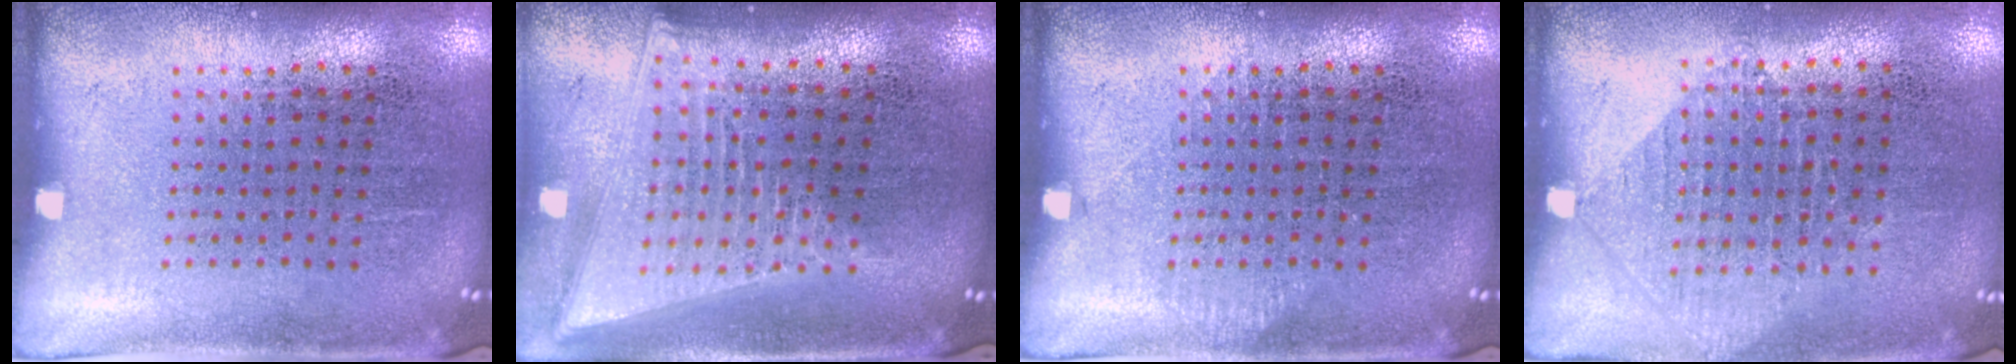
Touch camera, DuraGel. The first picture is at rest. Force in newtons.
{"total": 2.1, "press": 1.8, "slide": 1.1}
{"total": 0.8, "press": 0.7, "slide": 0.2}
{"total": 0.9, "press": 0.8, "slide": 0.3}